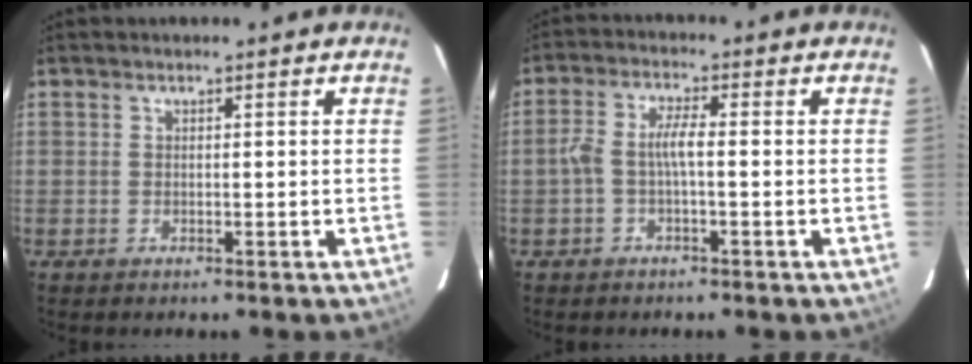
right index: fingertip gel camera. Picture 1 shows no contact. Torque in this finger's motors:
{"motor_torque": [0.06, -0.09, 0.33, 0.09]}